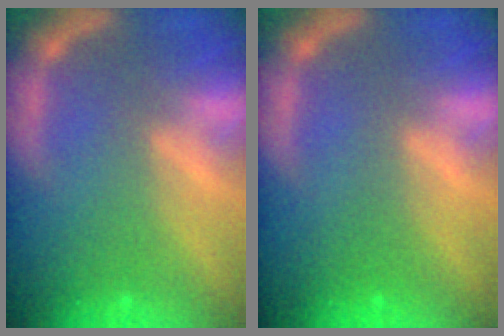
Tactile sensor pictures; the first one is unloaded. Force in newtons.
{"total": 0.9}